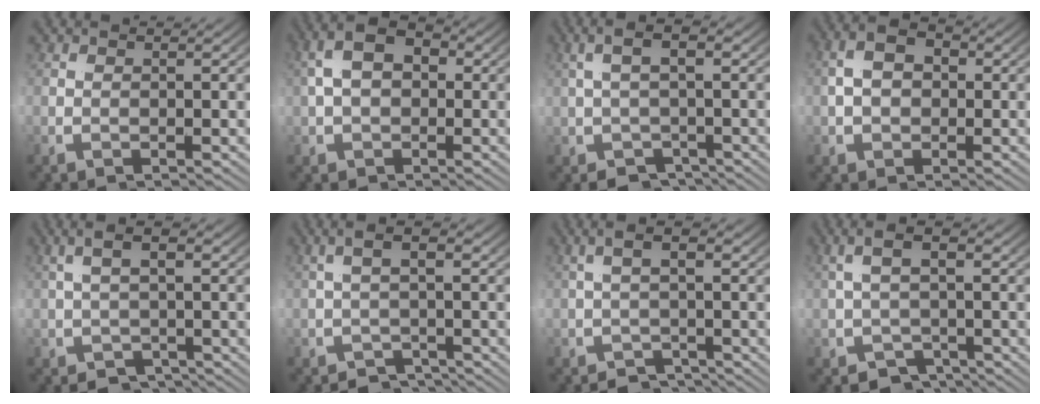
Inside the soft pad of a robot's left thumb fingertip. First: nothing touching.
{"total": 6.6, "force": [1.3, 4.9, 4.2], "torque": [-0.072, -0.002, 0.024]}
{"total": 3.4, "force": [-0.8, 1.9, 2.8], "torque": [-0.040, 0.001, -0.013]}
{"total": 4.9, "force": [0.4, 3.7, 3.2], "torque": [-0.043, -0.004, 0.010]}
{"total": 3.1, "force": [-0.6, 1.5, 2.7], "torque": [-0.035, 0.004, -0.011]}
{"total": 2.7, "force": [-0.9, 1.0, 2.3], "torque": [-0.035, 0.003, -0.016]}
{"total": 2.4, "force": [-1.0, 0.7, 2.1], "torque": [-0.031, 0.006, -0.019]}
{"total": 4.1, "force": [-0.4, 2.5, 3.2], "torque": [-0.052, -0.003, -0.006]}